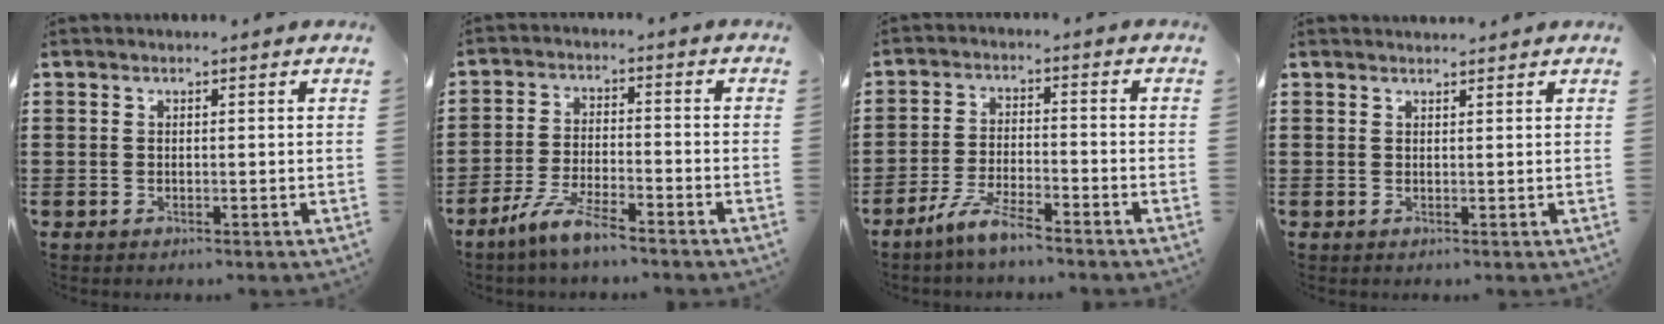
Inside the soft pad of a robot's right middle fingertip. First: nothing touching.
{"total": 5.9, "force": [-4.8, 0.6, 3.4], "torque": [-0.081, -0.010, -0.094]}
{"total": 5.4, "force": [-4.5, 0.4, 2.9], "torque": [-0.068, -0.008, -0.088]}
{"total": 1.2, "force": [1.2, 0.1, 0.1], "torque": [0.003, -0.003, 0.022]}